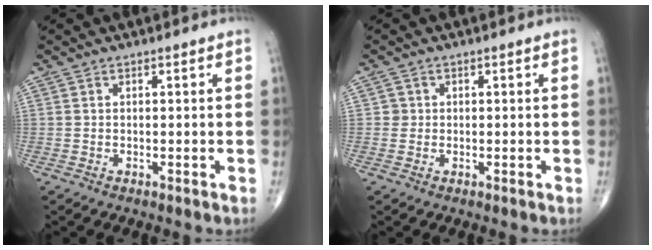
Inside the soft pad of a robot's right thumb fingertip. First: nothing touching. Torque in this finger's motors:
{"motor_torque": [-0.17, 0.14, 0.25, -0.12, -0.03]}